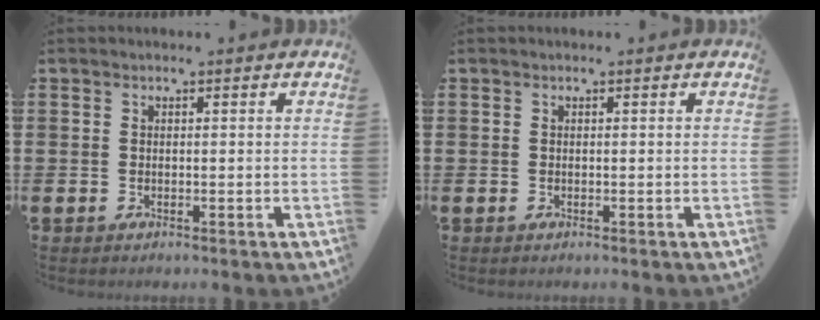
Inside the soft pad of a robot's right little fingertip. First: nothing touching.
{"total": 0.0}